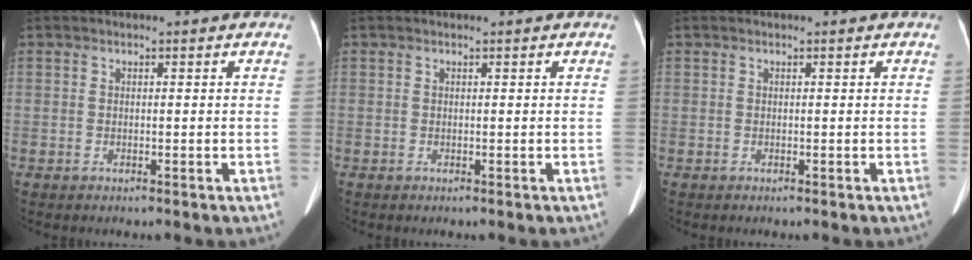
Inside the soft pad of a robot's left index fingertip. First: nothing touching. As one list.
[{"total": 0.0}, {"total": 0.0}]